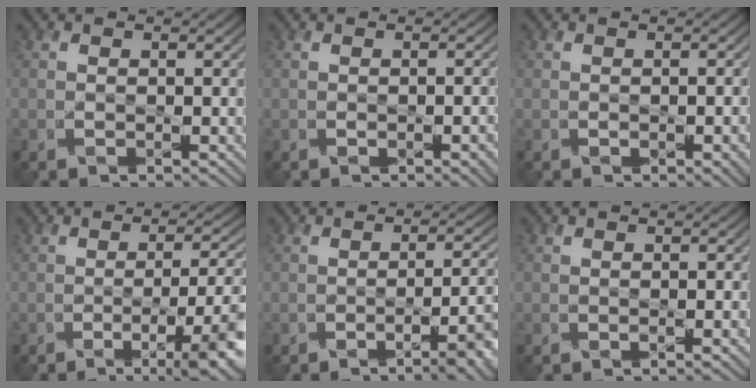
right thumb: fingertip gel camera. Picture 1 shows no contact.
{"total": 2.2, "force": [-0.7, 0.9, 1.9], "torque": [-0.027, -0.007, -0.004]}
{"total": 2.2, "force": [-0.7, 1.0, 1.9], "torque": [-0.027, -0.007, -0.002]}
{"total": 9.4, "force": [-2.9, 2.4, 8.6], "torque": [-0.119, -0.006, -0.040]}
{"total": 8.4, "force": [-3.0, 2.8, 7.3], "torque": [-0.080, -0.005, -0.041]}
{"total": 1.2, "force": [-0.2, 0.1, 1.1], "torque": [-0.018, -0.002, -0.003]}